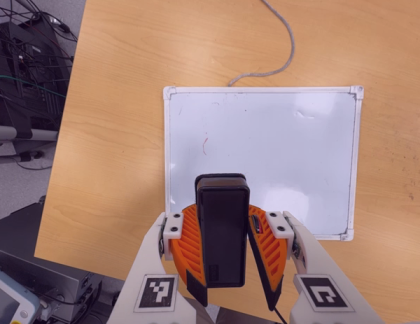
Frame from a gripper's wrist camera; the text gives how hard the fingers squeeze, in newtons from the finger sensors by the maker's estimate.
{"total": 10.1, "left": 9.7, "right": 10.5}